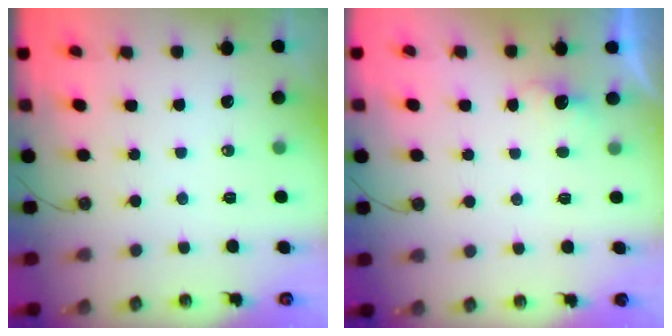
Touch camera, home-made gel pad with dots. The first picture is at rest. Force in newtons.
{"total": 2.2, "press": 2.0, "slide": 0.8}